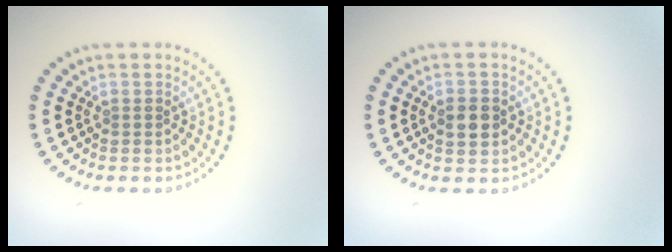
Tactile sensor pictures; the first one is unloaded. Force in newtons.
{"total": 2.6, "press": 2.6, "slide": 0.1}